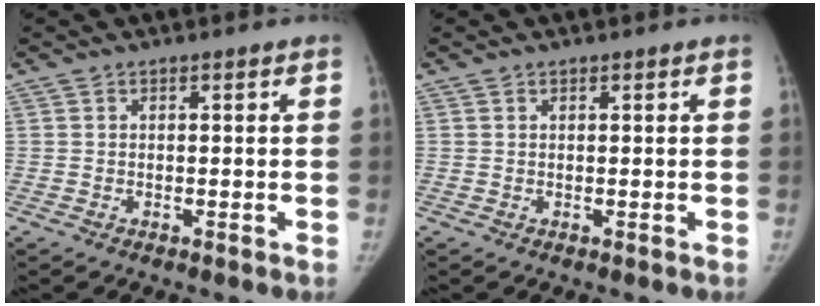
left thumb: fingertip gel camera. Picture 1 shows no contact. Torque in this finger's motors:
{"motor_torque": [0.03, 0.12, 0.07, -0.12, -0.01]}